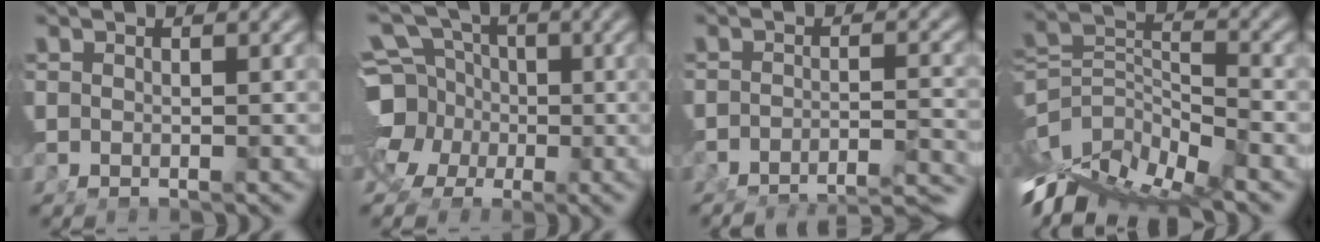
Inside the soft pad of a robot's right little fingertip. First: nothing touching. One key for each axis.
{"total": 12.5, "fx": -1.3, "fy": 11.1, "fz": 5.7, "tx": -0.123, "ty": -0.043, "tz": -0.023}
{"total": 11.1, "fx": -10.5, "fy": 2.5, "fz": 2.3, "tx": -0.010, "ty": -0.015, "tz": -0.161}
{"total": 12.8, "fx": -4.8, "fy": 8.0, "fz": 8.7, "tx": -0.157, "ty": -0.061, "tz": -0.048}